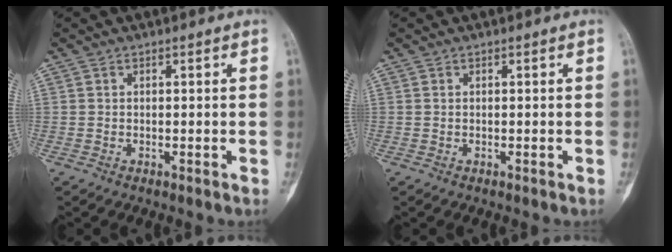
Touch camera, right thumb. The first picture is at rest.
{"total": 0.0}